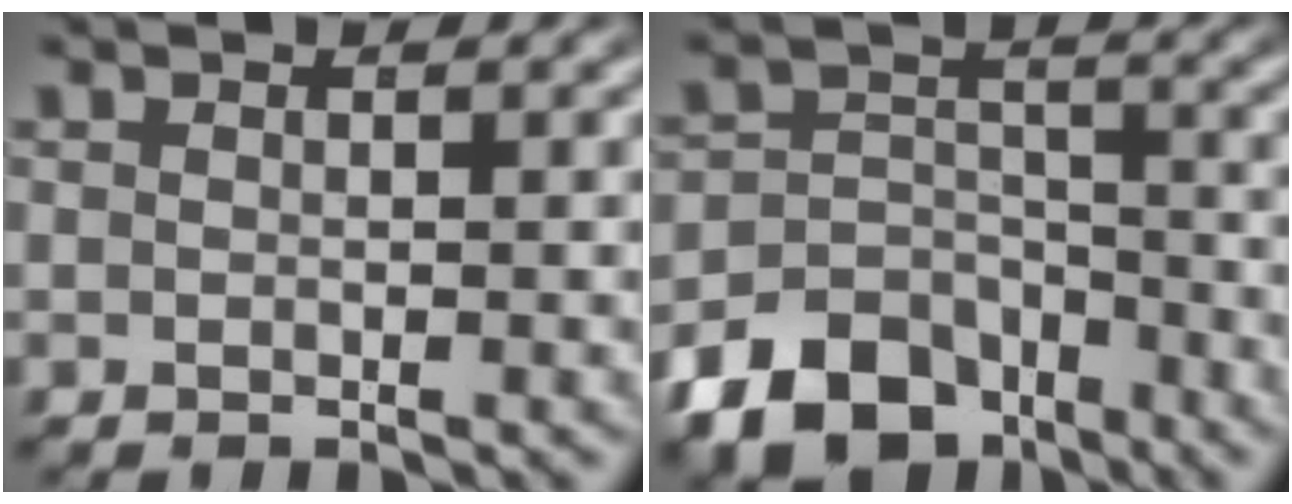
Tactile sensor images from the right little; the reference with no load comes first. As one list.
[{"total": 9.6, "force": [-6.6, 6.0, 3.5], "torque": [-0.053, -0.029, -0.103]}]